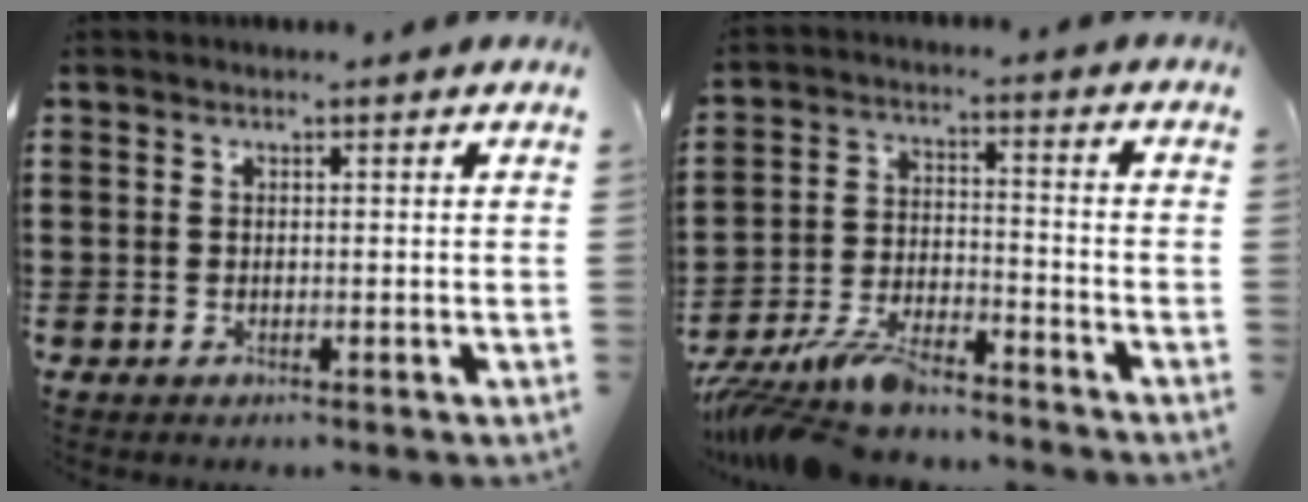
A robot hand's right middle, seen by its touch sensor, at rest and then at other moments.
{"total": 8.6, "force": [-7.8, 1.6, 3.4], "torque": [-0.083, 0.005, -0.155]}